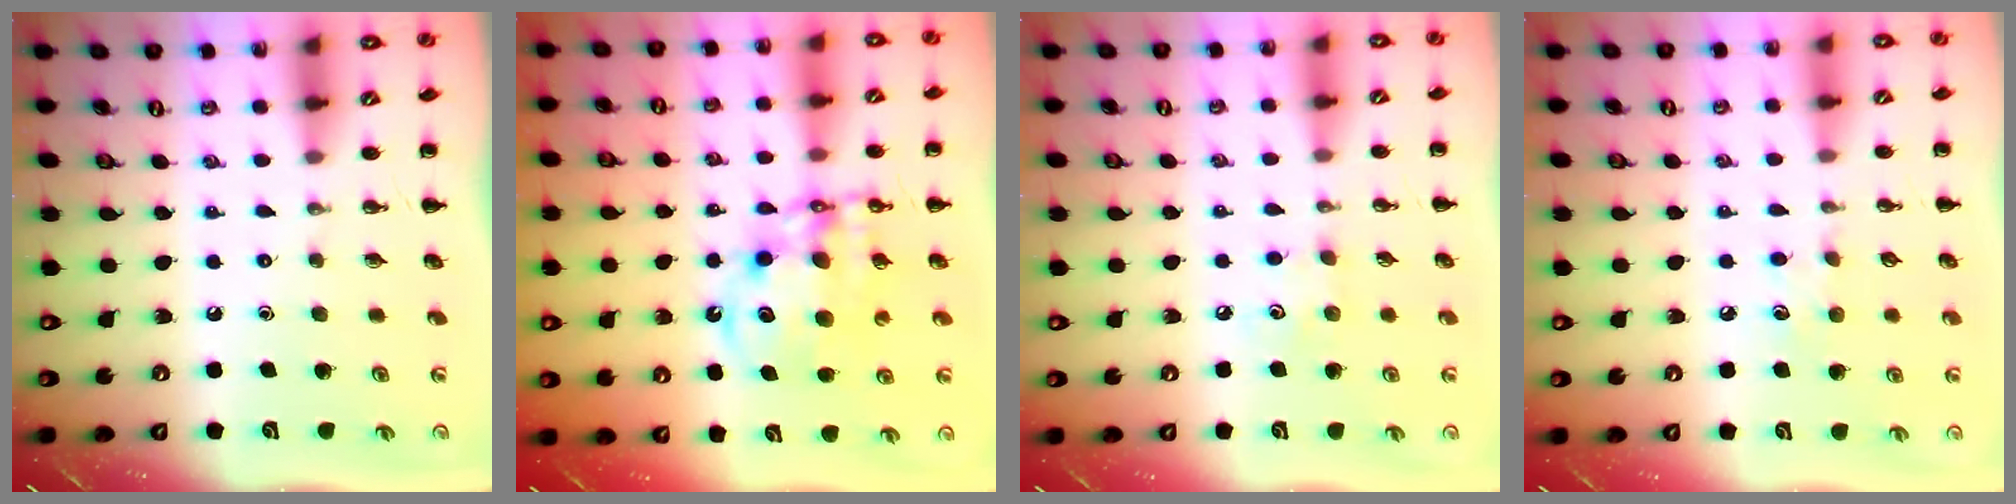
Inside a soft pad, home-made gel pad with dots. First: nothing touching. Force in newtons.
{"total": 13.3, "press": 12.7, "slide": 3.9}
{"total": 4.9, "press": 4.8, "slide": 1.1}
{"total": 5.6, "press": 5.4, "slide": 1.4}